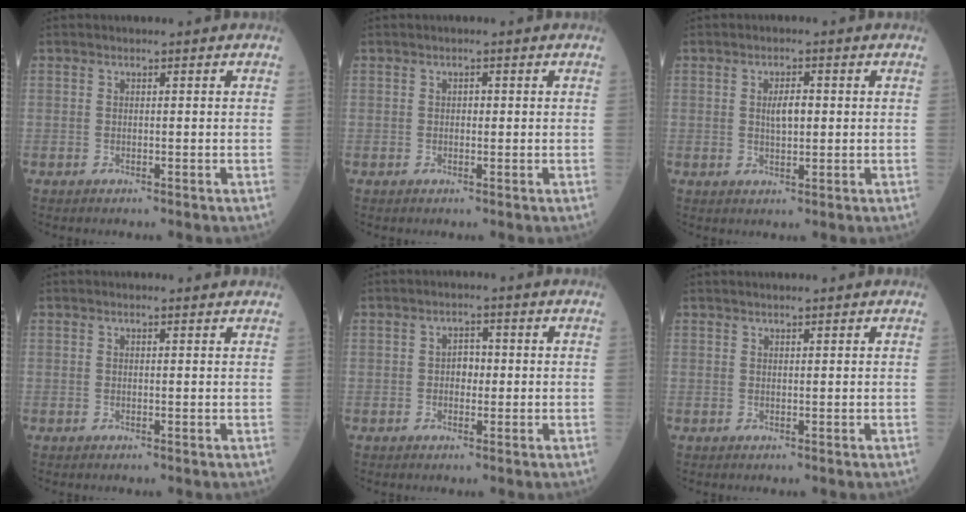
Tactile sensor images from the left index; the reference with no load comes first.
{"total": 0.8, "force": [0.1, 0.7, 0.5], "torque": [-0.010, -0.001, 0.001]}
{"total": 3.1, "force": [0.4, 1.3, 2.8], "torque": [-0.052, 0.001, 0.008]}
{"total": 1.9, "force": [1.7, 0.5, 0.5], "torque": [-0.015, 0.011, 0.020]}
{"total": 2.3, "force": [-0.1, 1.6, 1.7], "torque": [-0.029, 0.006, -0.001]}
{"total": 2.4, "force": [2.1, 0.5, 1.1], "torque": [-0.015, 0.012, 0.032]}